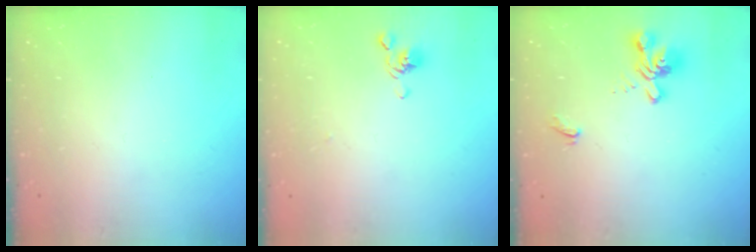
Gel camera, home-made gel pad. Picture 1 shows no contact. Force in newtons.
{"total": 2.6, "press": 2.5, "slide": 0.7}
{"total": 2.4, "press": 2.1, "slide": 1.3}